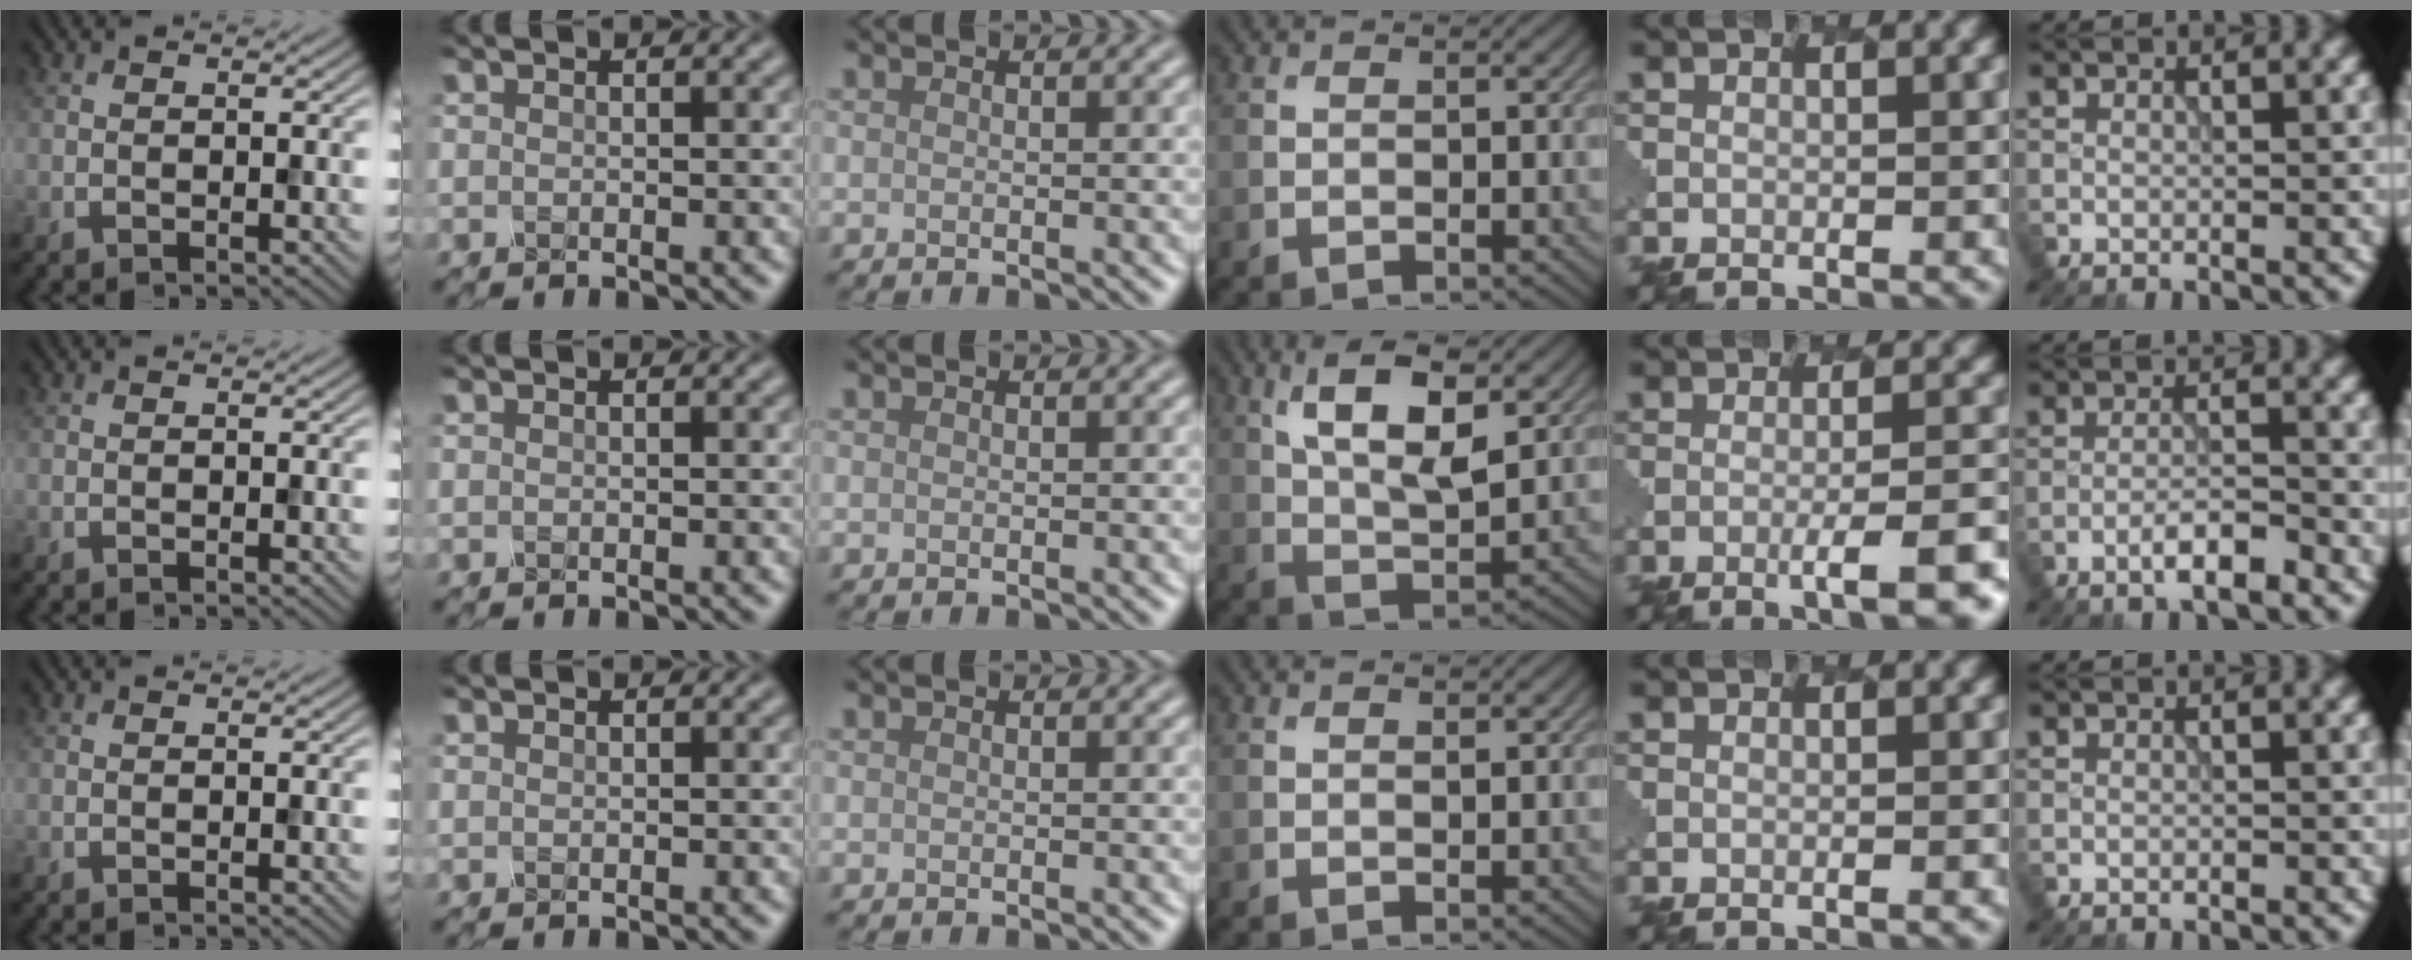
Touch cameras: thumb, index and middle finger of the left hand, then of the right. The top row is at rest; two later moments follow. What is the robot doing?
{"motion": "twist", "object": "rubiks cube"}